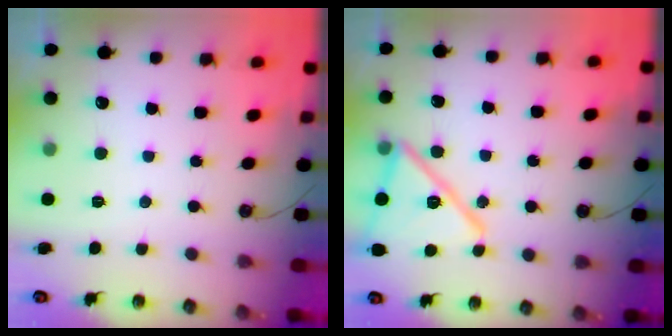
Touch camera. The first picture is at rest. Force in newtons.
{"total": 17.6, "press": 17.5, "slide": 0.9}